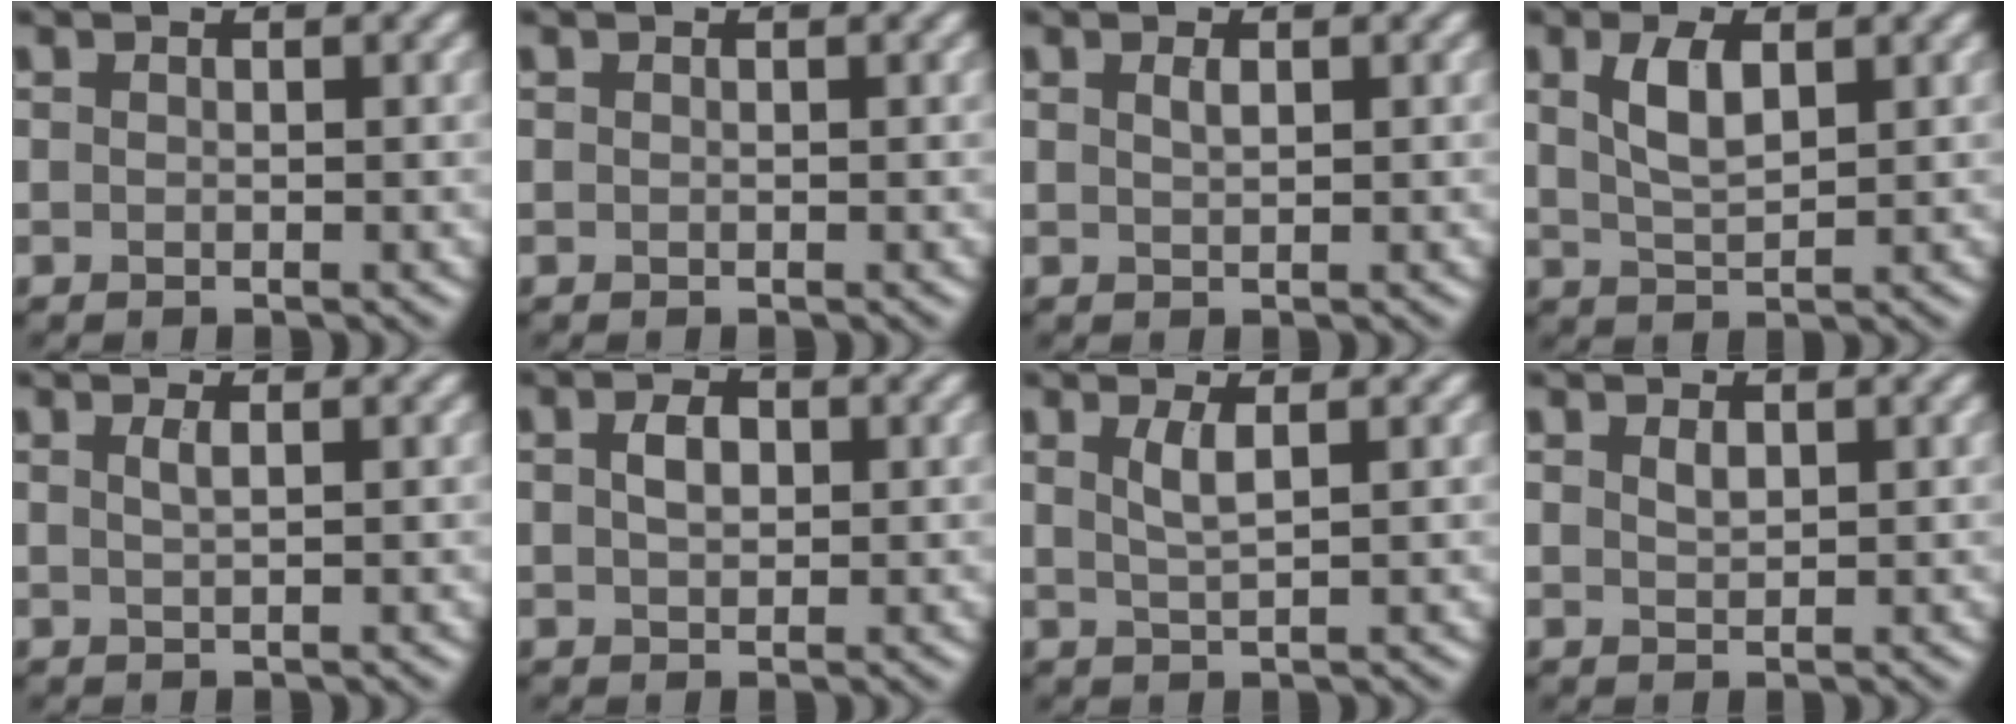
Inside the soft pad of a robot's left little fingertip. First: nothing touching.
{"total": 0.0}
{"total": 0.8, "force": [0.4, 0.3, 0.7], "torque": [-0.014, 0.002, 0.009]}
{"total": 3.4, "force": [1.3, 1.4, 2.8], "torque": [-0.061, 0.003, 0.029]}
{"total": 1.1, "force": [0.4, 0.4, 1.0], "torque": [-0.017, 0.003, 0.006]}
{"total": 2.2, "force": [0.5, 1.4, 1.7], "torque": [-0.035, 0.004, 0.007]}
{"total": 2.0, "force": [0.8, 0.5, 1.8], "torque": [-0.036, -0.002, 0.015]}
{"total": 1.0, "force": [0.6, 0.4, 0.7], "torque": [-0.017, 0.000, 0.013]}